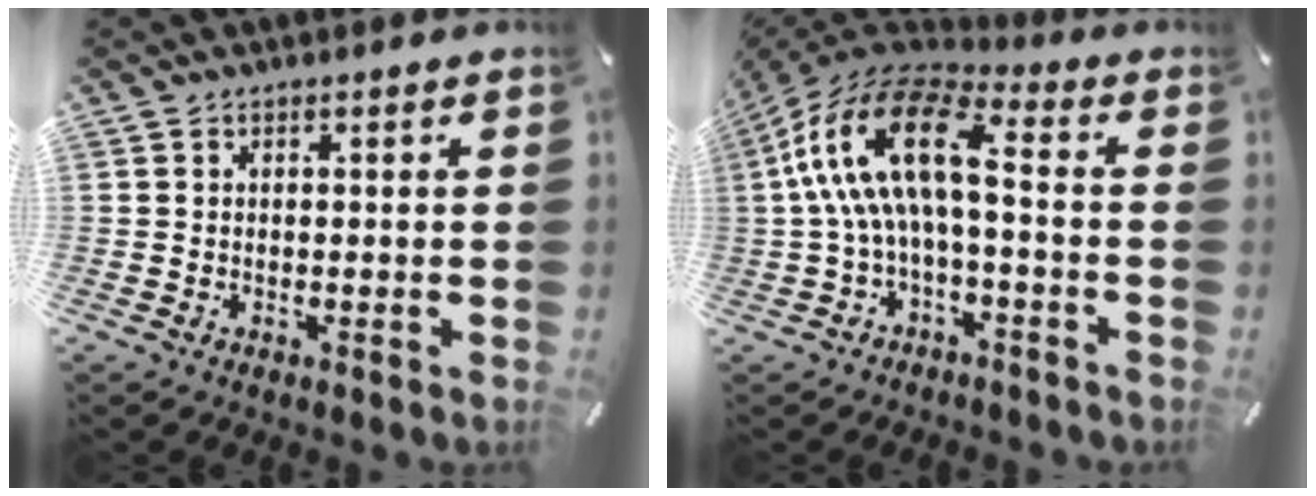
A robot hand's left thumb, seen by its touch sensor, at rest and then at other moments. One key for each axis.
{"total": 16.6, "fx": 0.8, "fy": 7.4, "fz": 14.8, "tx": -0.303, "ty": 0.007, "tz": 0.011}